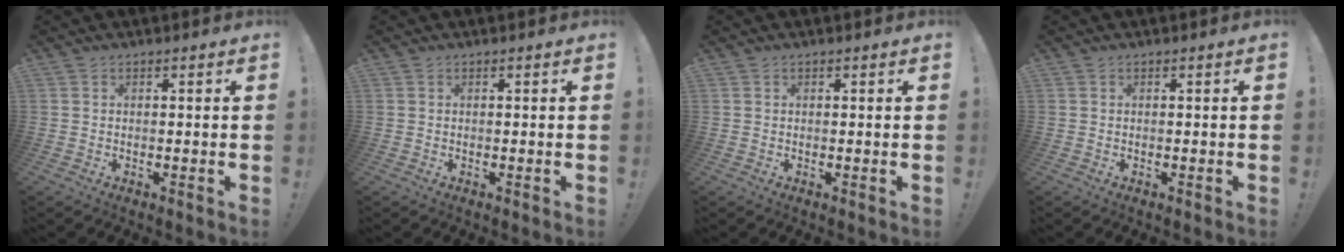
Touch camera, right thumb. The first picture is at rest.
{"total": 0.0}
{"total": 0.0}
{"total": 0.0}